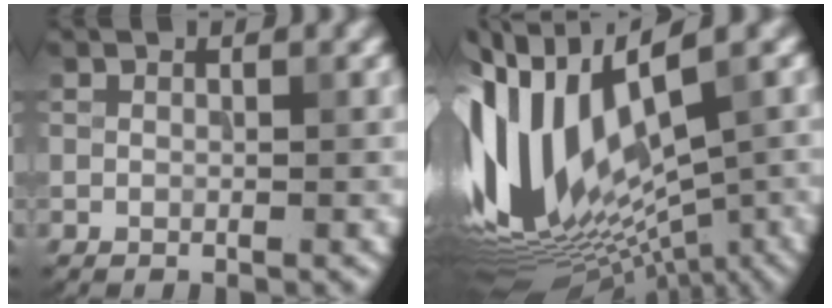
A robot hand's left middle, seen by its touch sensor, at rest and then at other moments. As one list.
[{"total": 15.6, "force": [-0.3, 6.8, 14.0], "torque": [-0.288, 0.012, 0.010]}]